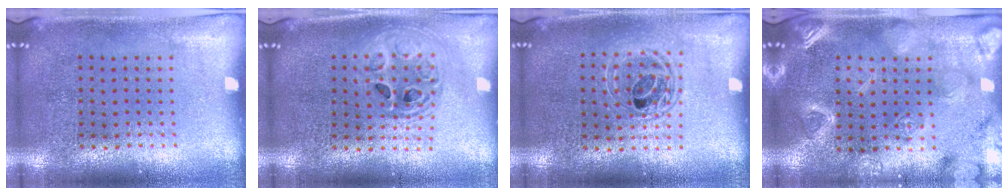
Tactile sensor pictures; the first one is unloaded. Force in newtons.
{"total": 1.8, "press": 1.5, "slide": 1.0}
{"total": 1.4, "press": 1.3, "slide": 0.7}
{"total": 3.2, "press": 3.1, "slide": 0.9}